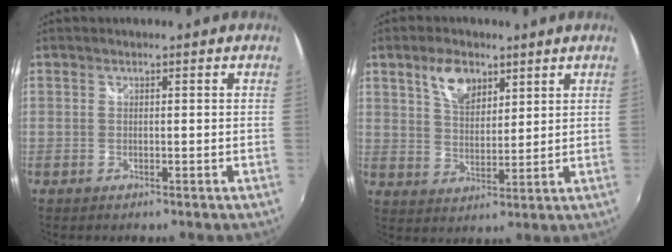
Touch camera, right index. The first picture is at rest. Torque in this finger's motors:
{"motor_torque": [0.71, 0.67, 0.13, 0.06]}